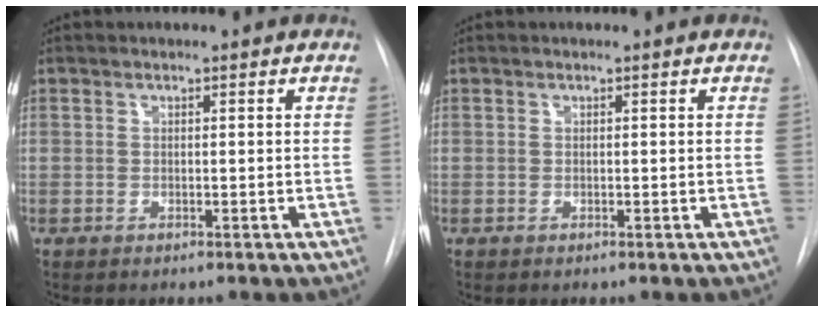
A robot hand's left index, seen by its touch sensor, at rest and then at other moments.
{"total": 0.0}